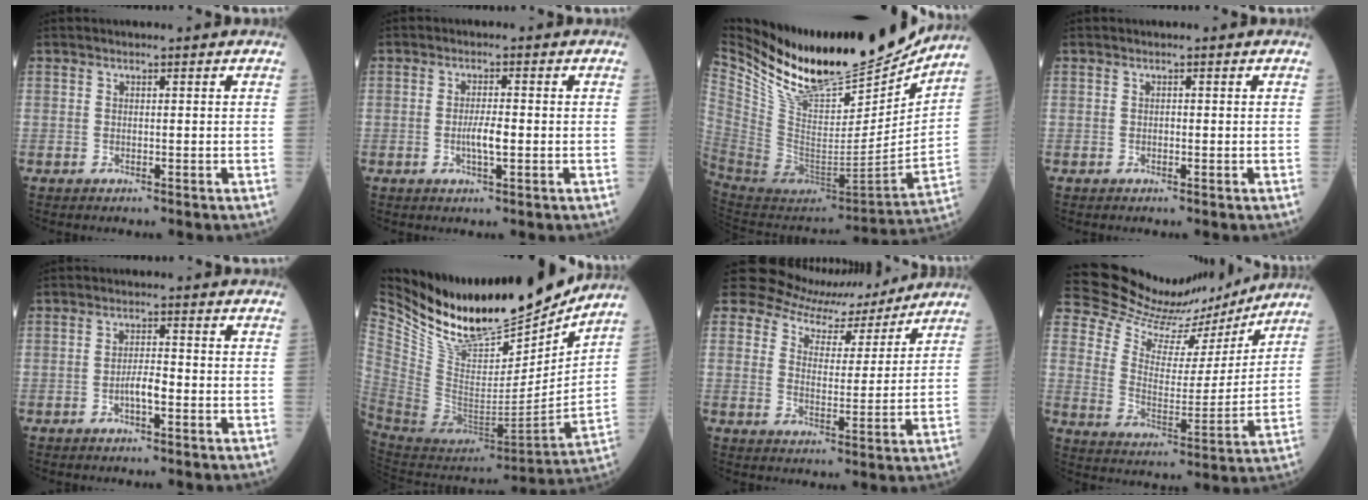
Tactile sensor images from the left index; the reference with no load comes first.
{"total": 3.1, "force": [-0.7, 0.5, 3.0], "torque": [-0.060, -0.001, -0.012]}
{"total": 27.2, "force": [22.7, 7.1, 13.2], "torque": [-0.243, -0.042, 0.373]}
{"total": 0.0}
{"total": 2.9, "force": [-1.2, 0.6, 2.5], "torque": [-0.045, 0.004, -0.023]}
{"total": 23.8, "force": [20.3, 6.0, 10.9], "torque": [-0.202, -0.041, 0.346]}
{"total": 10.8, "force": [9.9, 4.0, 1.9], "torque": [-0.037, 0.010, 0.144]}
{"total": 15.8, "force": [15.4, 3.1, 2.3], "torque": [-0.058, -0.014, 0.235]}